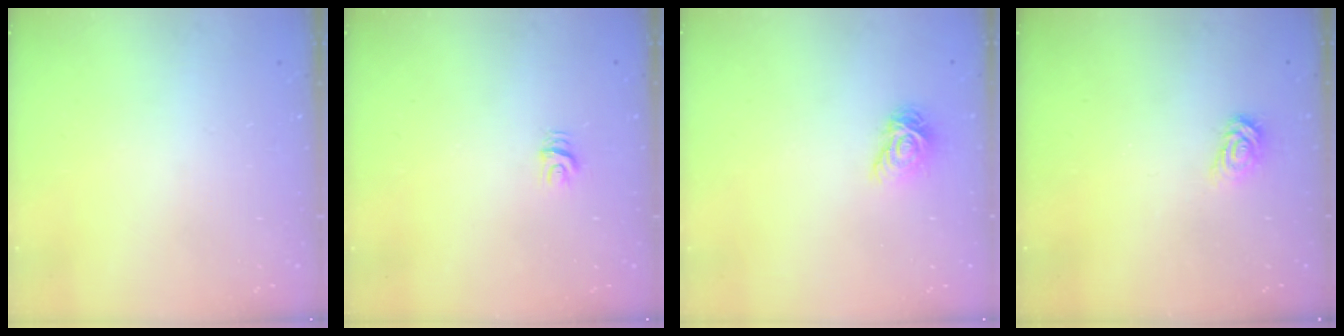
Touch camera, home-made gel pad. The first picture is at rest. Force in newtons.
{"total": 5.0, "press": 5.0, "slide": 0.5}
{"total": 6.3, "press": 6.3, "slide": 0.1}
{"total": 3.2, "press": 3.2, "slide": 0.0}